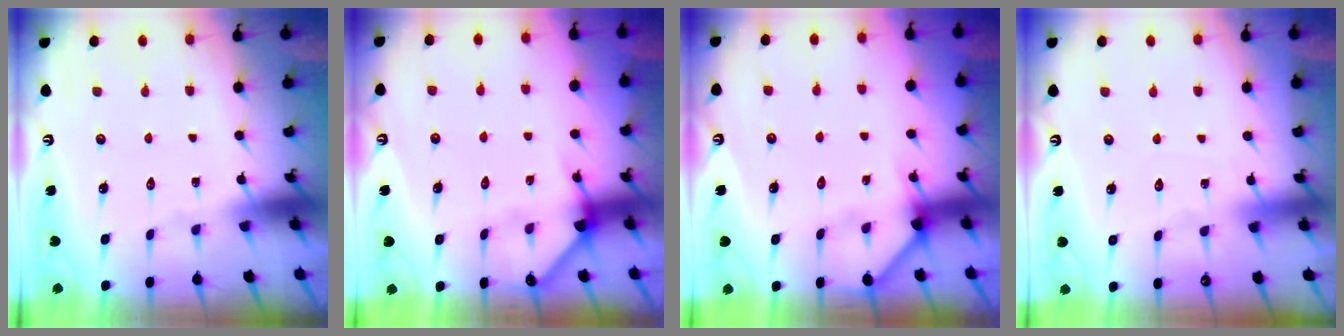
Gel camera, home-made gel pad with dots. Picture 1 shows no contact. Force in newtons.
{"total": 3.9, "press": 3.9, "slide": 0.2}
{"total": 3.7, "press": 3.7, "slide": 0.3}
{"total": 3.5, "press": 3.4, "slide": 0.6}